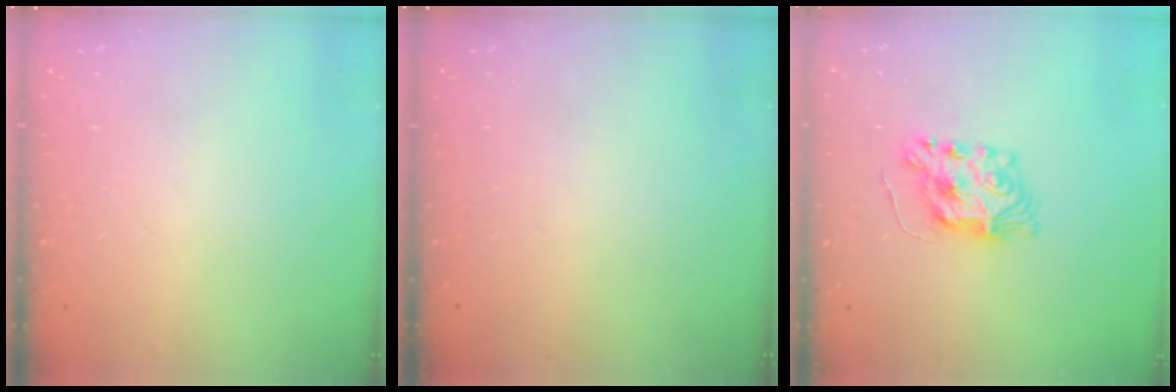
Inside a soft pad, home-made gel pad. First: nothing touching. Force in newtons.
{"total": 0.0}
{"total": 8.6, "press": 8.6, "slide": 0.5}